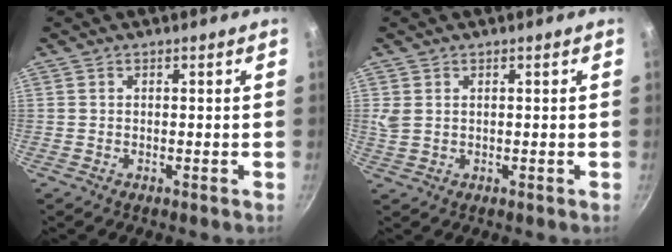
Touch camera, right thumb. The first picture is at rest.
{"total": 2.1, "force": [0.7, 1.4, 1.4], "torque": [-0.037, 0.003, 0.020]}